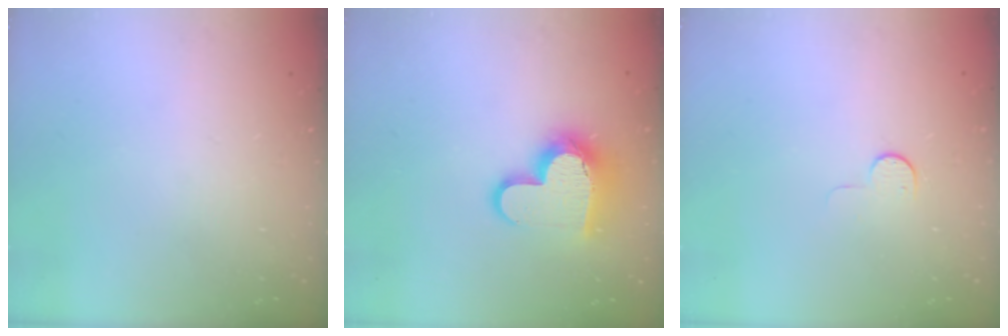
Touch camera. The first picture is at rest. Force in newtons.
{"total": 14.6, "press": 14.5, "slide": 1.2}
{"total": 4.9, "press": 4.9, "slide": 0.5}